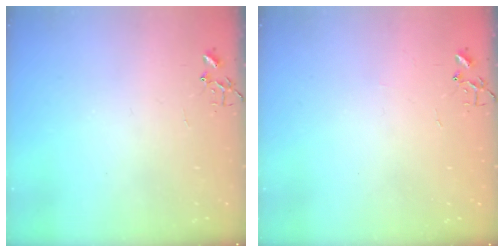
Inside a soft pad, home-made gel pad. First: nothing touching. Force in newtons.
{"total": 1.8, "press": 1.8, "slide": 0.3}